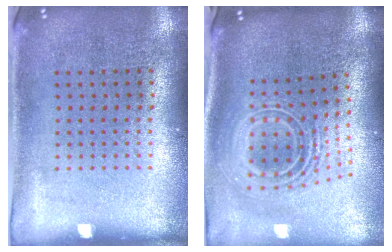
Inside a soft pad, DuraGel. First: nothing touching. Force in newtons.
{"total": 2.7, "press": 1.8, "slide": 1.9}